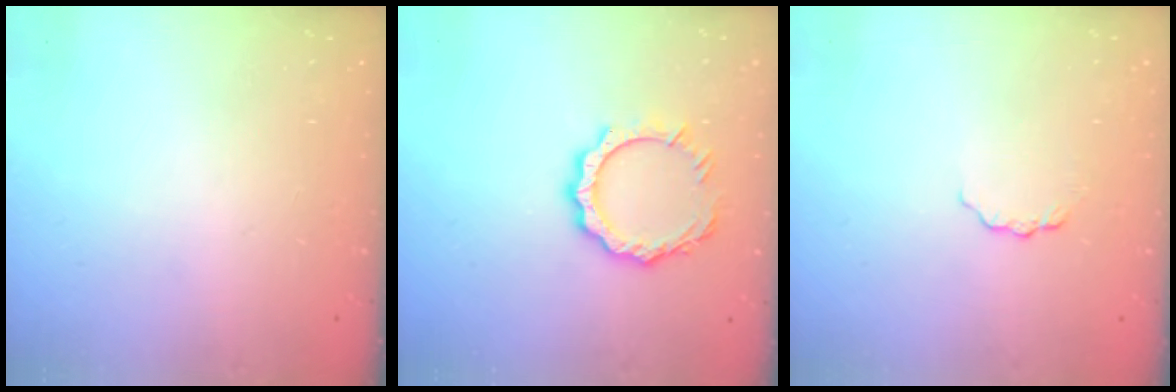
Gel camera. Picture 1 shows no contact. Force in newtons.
{"total": 10.5, "press": 10.5, "slide": 1.0}
{"total": 3.7, "press": 3.7, "slide": 0.3}